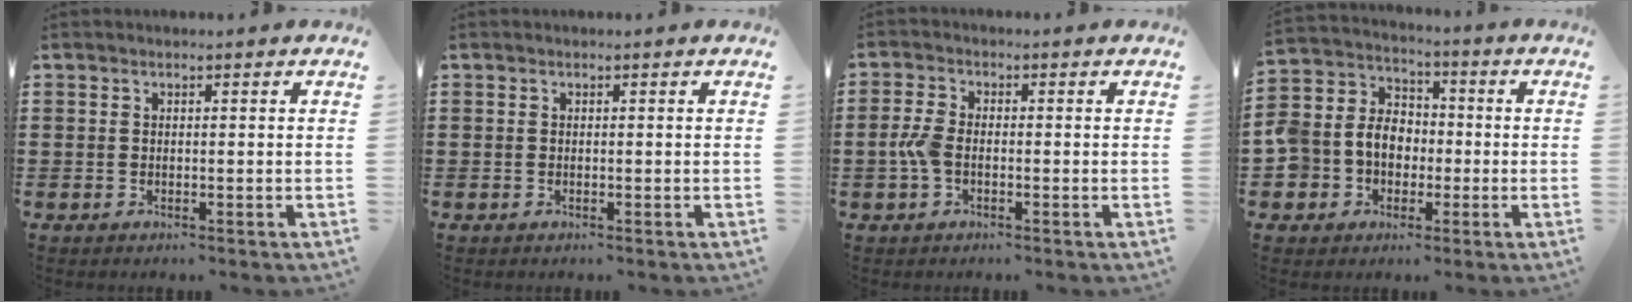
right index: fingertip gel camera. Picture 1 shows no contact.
{"total": 0.0}
{"total": 3.6, "force": [-0.9, 1.9, 2.9], "torque": [-0.083, -0.006, -0.024]}
{"total": 7.1, "force": [-1.0, 6.7, 2.3], "torque": [-0.085, 0.005, -0.024]}